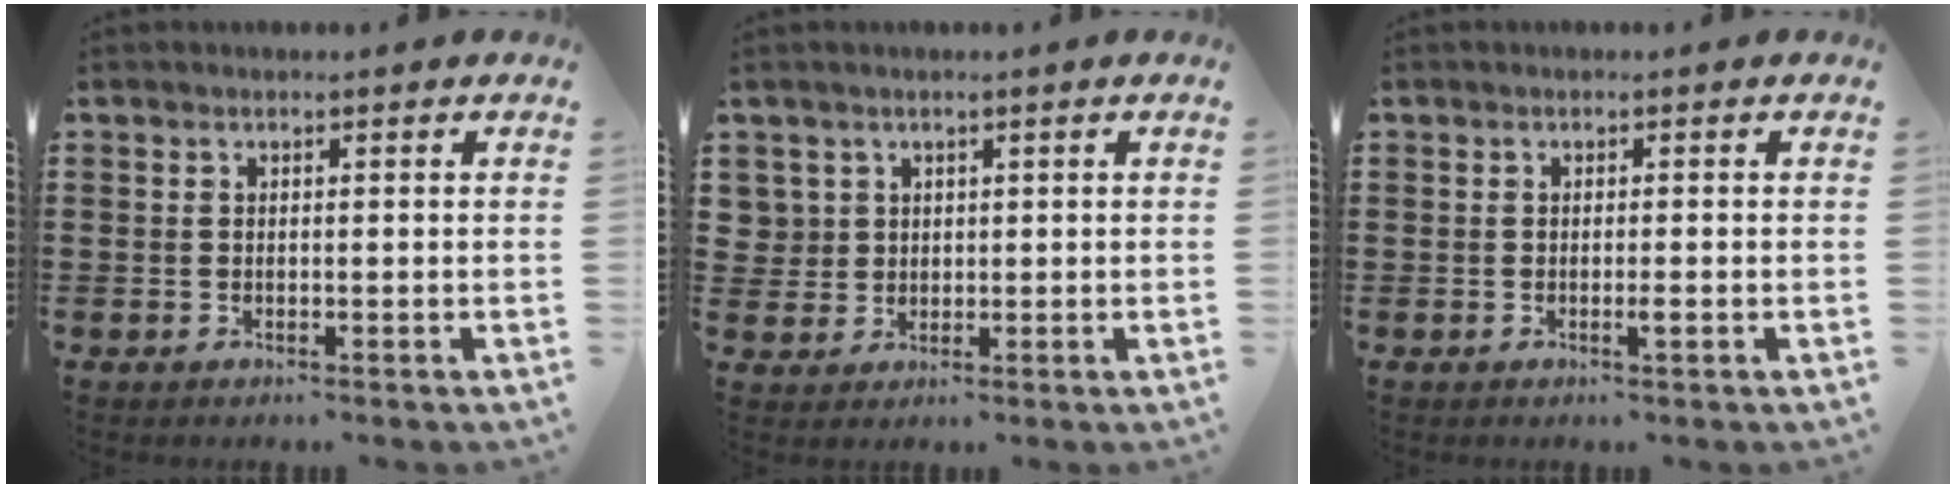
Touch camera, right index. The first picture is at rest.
{"total": 2.8, "force": [1.0, 2.6, 0.1], "torque": [-0.015, 0.012, 0.019]}
{"total": 1.2, "force": [-0.4, 0.1, 1.2], "torque": [-0.020, -0.003, -0.007]}